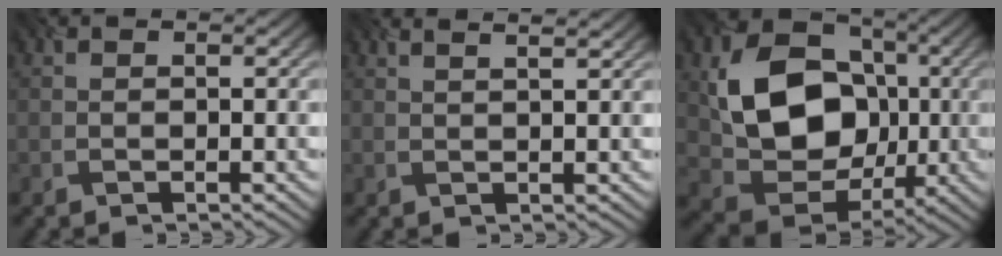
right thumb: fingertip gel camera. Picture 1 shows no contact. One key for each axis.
{"total": 2.4, "fx": 2.1, "fy": 0.4, "fz": 1.0, "tx": -0.007, "ty": 0.023, "tz": 0.012}
{"total": 12.4, "fx": 0.7, "fy": 10.1, "fz": 7.1, "tx": -0.137, "ty": -0.001, "tz": 0.020}